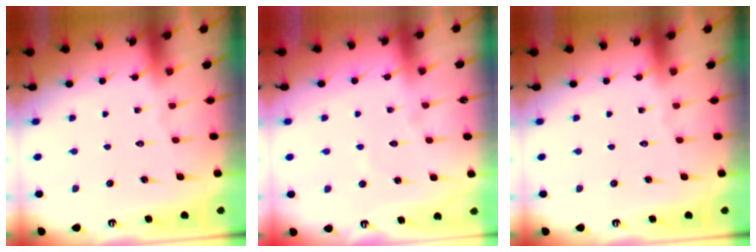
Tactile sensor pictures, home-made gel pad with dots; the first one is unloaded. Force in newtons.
{"total": 2.6, "press": 2.6, "slide": 0.1}
{"total": 0.0}